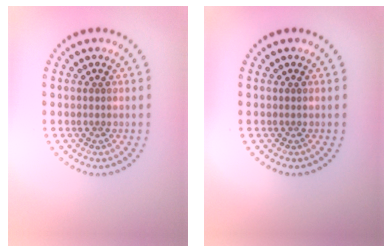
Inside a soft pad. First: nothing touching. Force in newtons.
{"total": 0.0}